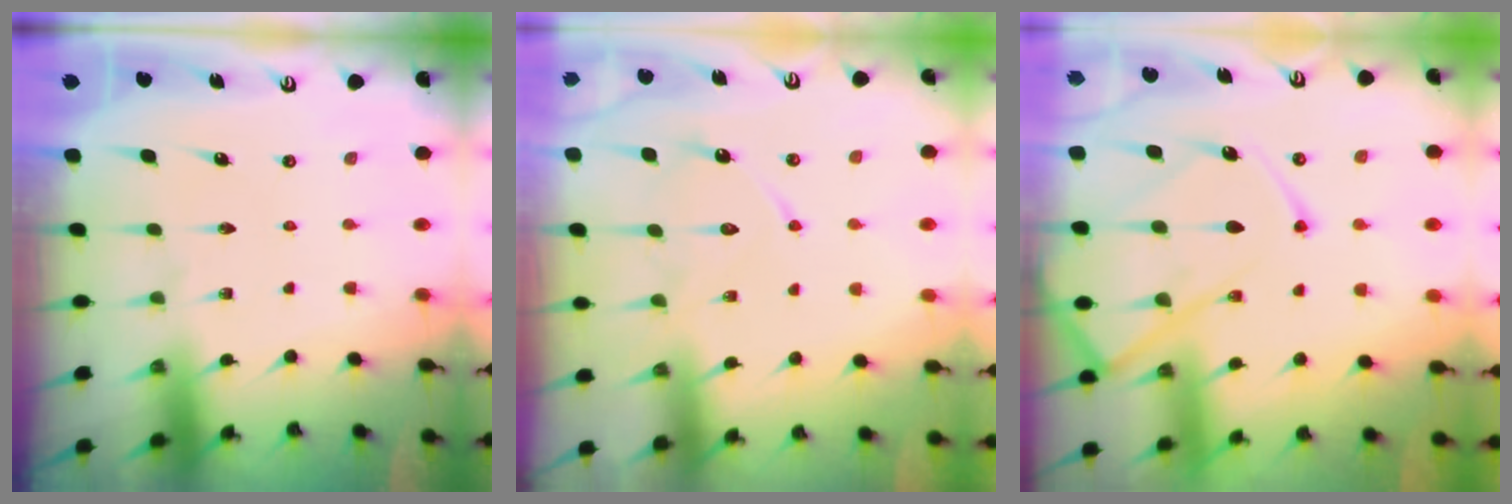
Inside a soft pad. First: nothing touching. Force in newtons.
{"total": 11.2, "press": 11.2, "slide": 0.5}
{"total": 15.7, "press": 15.6, "slide": 1.8}